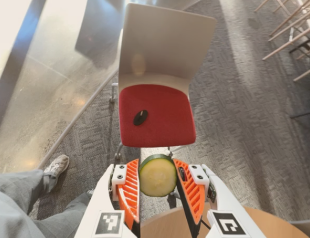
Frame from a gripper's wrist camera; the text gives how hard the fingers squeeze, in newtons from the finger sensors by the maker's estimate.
{"total": 11.3, "left": 11.8, "right": 10.8}